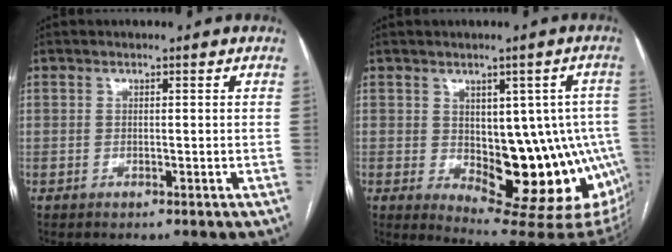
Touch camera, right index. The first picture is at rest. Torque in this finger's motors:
{"motor_torque": [2.13, -0.01, 0.35, 0.05]}